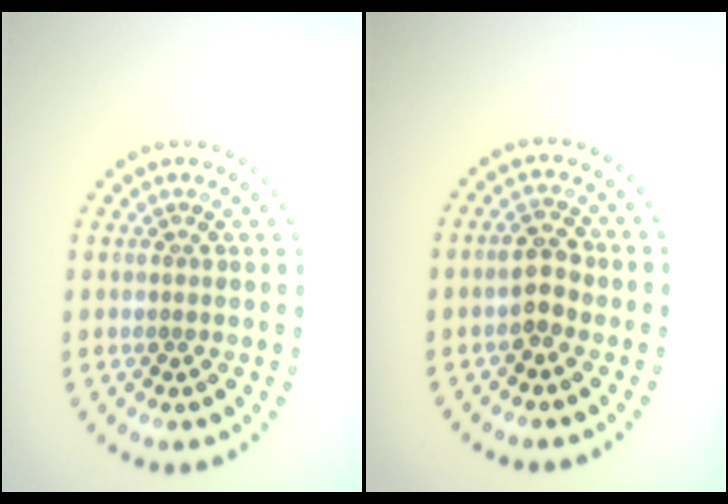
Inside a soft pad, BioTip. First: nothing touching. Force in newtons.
{"total": 2.6, "press": 2.5, "slide": 0.5}